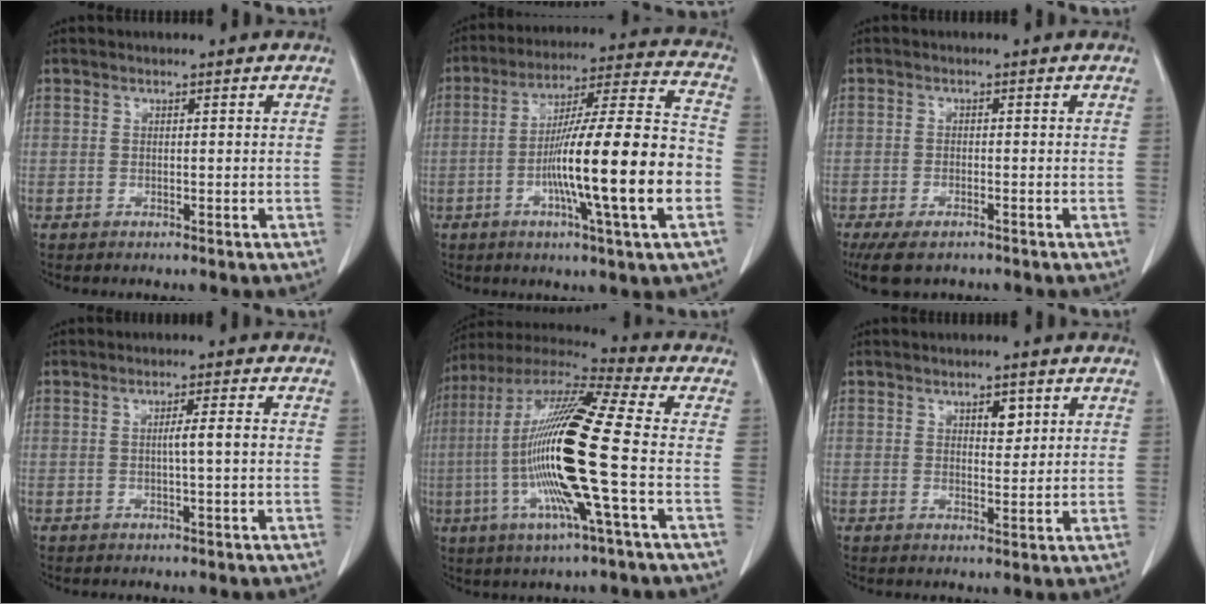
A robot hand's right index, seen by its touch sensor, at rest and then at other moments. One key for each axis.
{"total": 19.6, "fx": -4.9, "fy": 0.2, "fz": 19.0, "tx": -0.302, "ty": 0.003, "tz": -0.081}
{"total": 6.0, "fx": -4.4, "fy": 2.2, "fz": 3.4, "tx": -0.058, "ty": -0.011, "tz": -0.073}
{"total": 3.1, "fx": -0.4, "fy": -0.8, "fz": 3.0, "tx": -0.048, "ty": 0.003, "tz": -0.006}
{"total": 20.2, "fx": -3.0, "fy": 0.4, "fz": 20.0, "tx": -0.406, "ty": -0.008, "tz": -0.071}
{"total": 2.8, "fx": 1.4, "fy": 1.4, "fz": 2.0, "tx": -0.028, "ty": -0.003, "tz": 0.022}